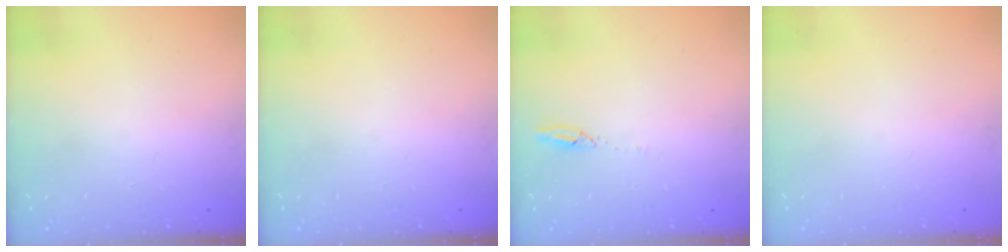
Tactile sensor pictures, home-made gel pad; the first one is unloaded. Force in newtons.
{"total": 0.0}
{"total": 2.7, "press": 2.7, "slide": 0.2}
{"total": 16.0, "press": 1.9, "slide": 15.9}